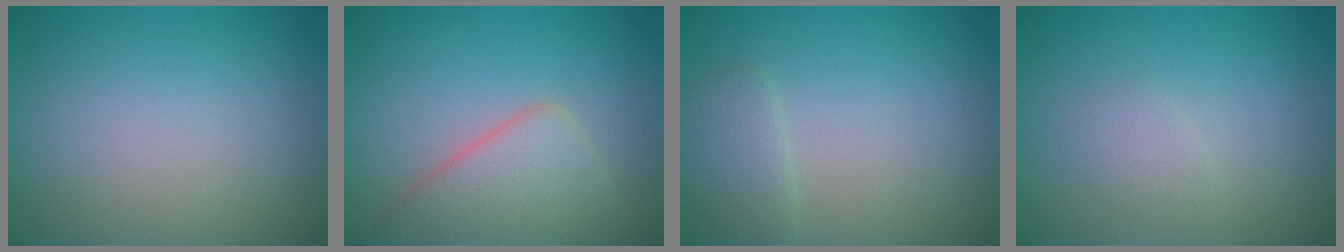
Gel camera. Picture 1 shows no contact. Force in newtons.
{"total": 5.2, "press": 5.1, "slide": 0.3}
{"total": 2.4, "press": 2.4, "slide": 0.1}
{"total": 1.1, "press": 1.1, "slide": 0.0}